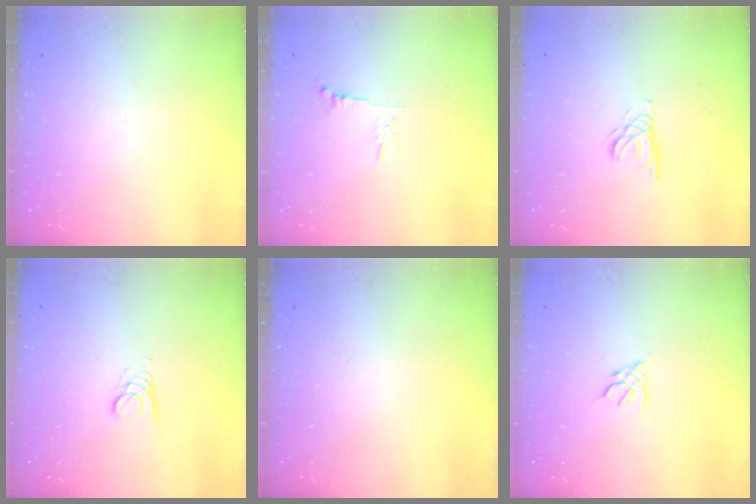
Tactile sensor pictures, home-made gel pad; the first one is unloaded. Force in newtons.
{"total": 5.4, "press": 5.3, "slide": 0.7}
{"total": 2.1, "press": 2.1, "slide": 0.2}
{"total": 2.2, "press": 2.2, "slide": 0.3}
{"total": 0.0}
{"total": 2.4, "press": 2.3, "slide": 0.6}